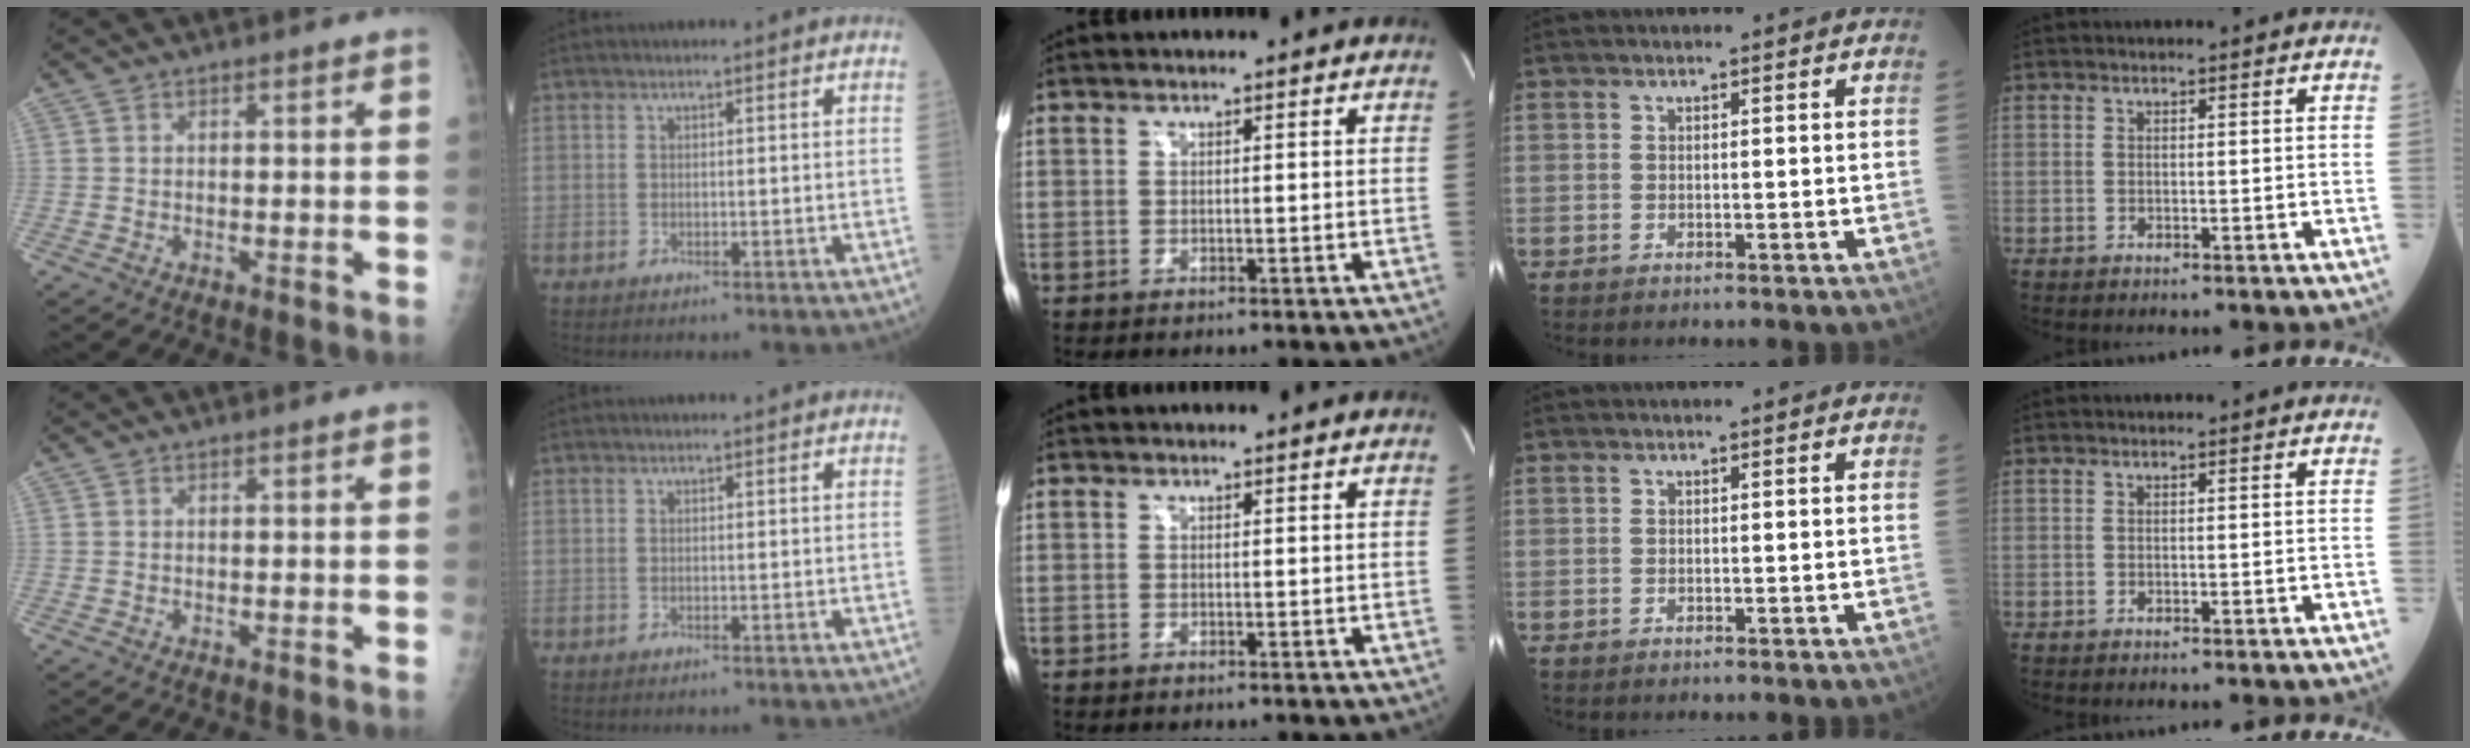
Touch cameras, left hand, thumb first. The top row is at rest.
{"middle": {"total": 2.3, "force": [-0.7, -1.5, -1.5], "torque": [0.033, -0.012, -0.016]}}